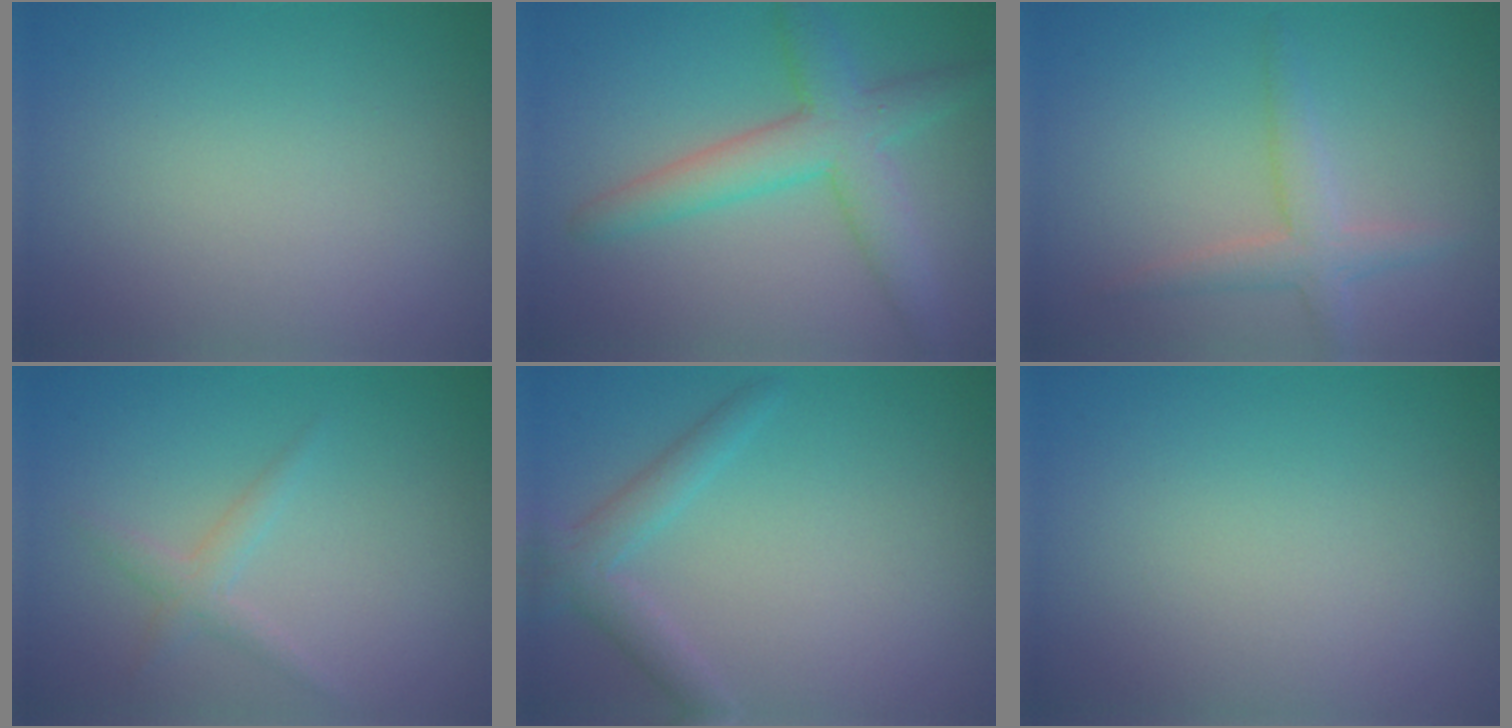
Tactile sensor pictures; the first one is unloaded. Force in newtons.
{"total": 5.2, "press": 5.2, "slide": 0.3}
{"total": 2.5, "press": 2.5, "slide": 0.2}
{"total": 1.6, "press": 1.6, "slide": 0.0}
{"total": 2.6, "press": 2.6, "slide": 0.1}
{"total": 0.0}